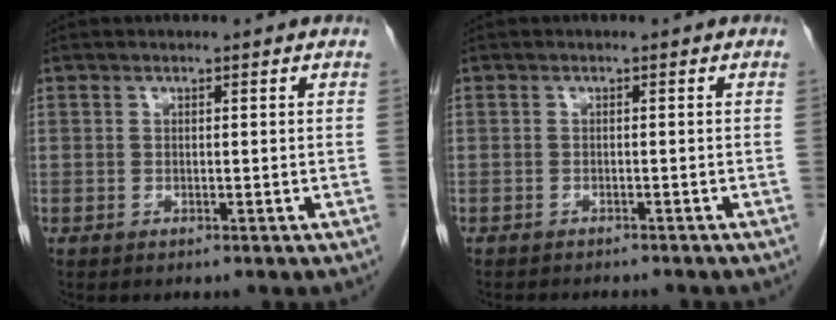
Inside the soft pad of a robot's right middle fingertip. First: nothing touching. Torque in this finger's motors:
{"motor_torque": [0.21, -0.17, 0.00, 0.00]}